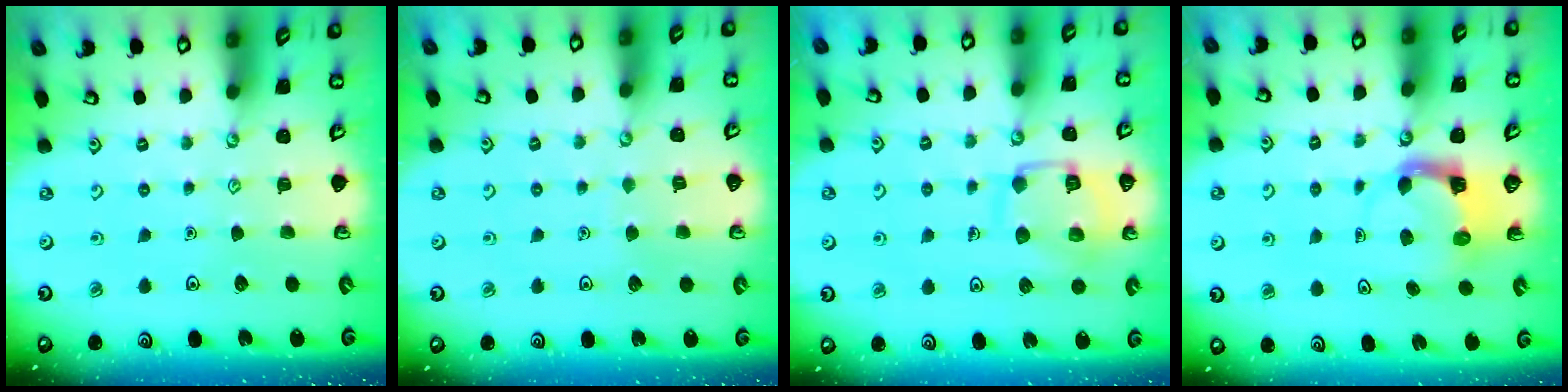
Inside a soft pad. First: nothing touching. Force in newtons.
{"total": 2.5, "press": 2.5, "slide": 0.3}
{"total": 13.8, "press": 13.8, "slide": 1.4}
{"total": 4.0, "press": 3.9, "slide": 0.4}